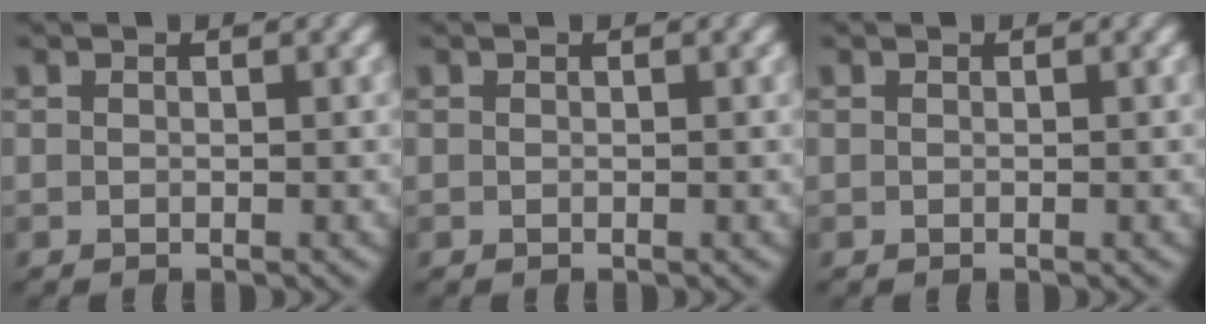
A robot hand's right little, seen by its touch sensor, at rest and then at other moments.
{"total": 0.0}
{"total": 0.0}